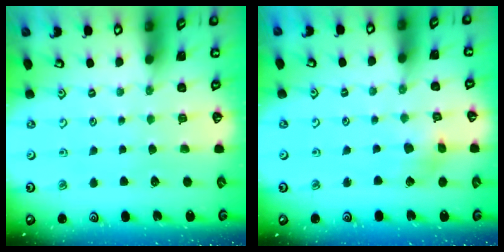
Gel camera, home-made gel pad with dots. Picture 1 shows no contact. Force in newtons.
{"total": 4.0, "press": 4.0, "slide": 0.6}